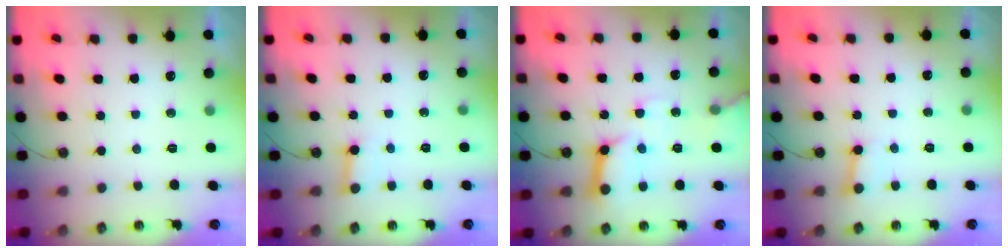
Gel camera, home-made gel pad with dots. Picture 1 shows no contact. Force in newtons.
{"total": 3.7, "press": 3.7, "slide": 0.5}
{"total": 12.9, "press": 12.8, "slide": 1.8}
{"total": 4.3, "press": 4.3, "slide": 0.3}